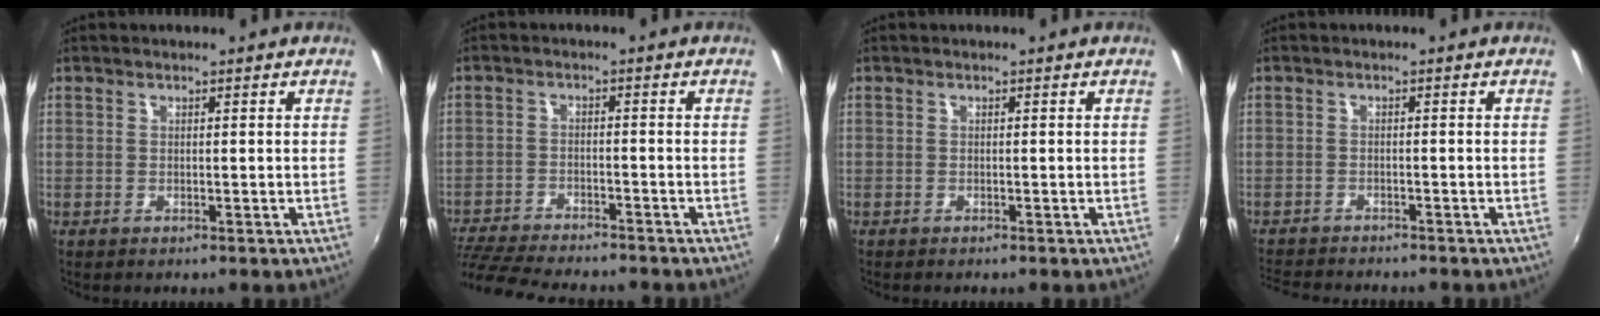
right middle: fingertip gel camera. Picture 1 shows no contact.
{"total": 13.5, "force": [-11.9, 2.4, 5.8], "torque": [-0.138, -0.027, -0.199]}
{"total": 0.0}
{"total": 6.7, "force": [-6.3, 1.1, 2.1], "torque": [-0.060, -0.017, -0.104]}